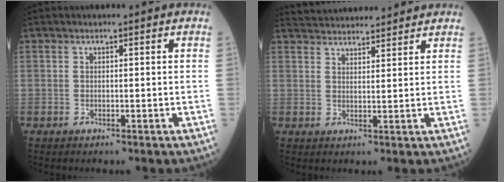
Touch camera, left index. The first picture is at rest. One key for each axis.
{"total": 10.3, "fx": 9.9, "fy": 1.1, "fz": 2.4, "tx": -0.042, "ty": 0.029, "tz": 0.145}